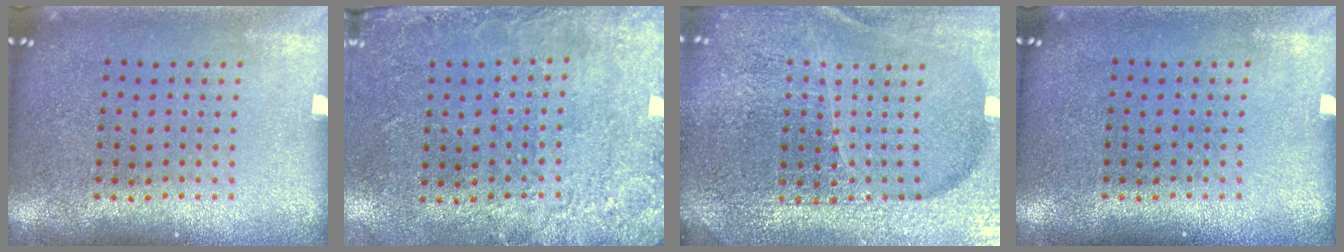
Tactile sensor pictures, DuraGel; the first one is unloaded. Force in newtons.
{"total": 2.7, "press": 1.9, "slide": 1.9}
{"total": 5.5, "press": 5.0, "slide": 2.4}
{"total": 0.0}